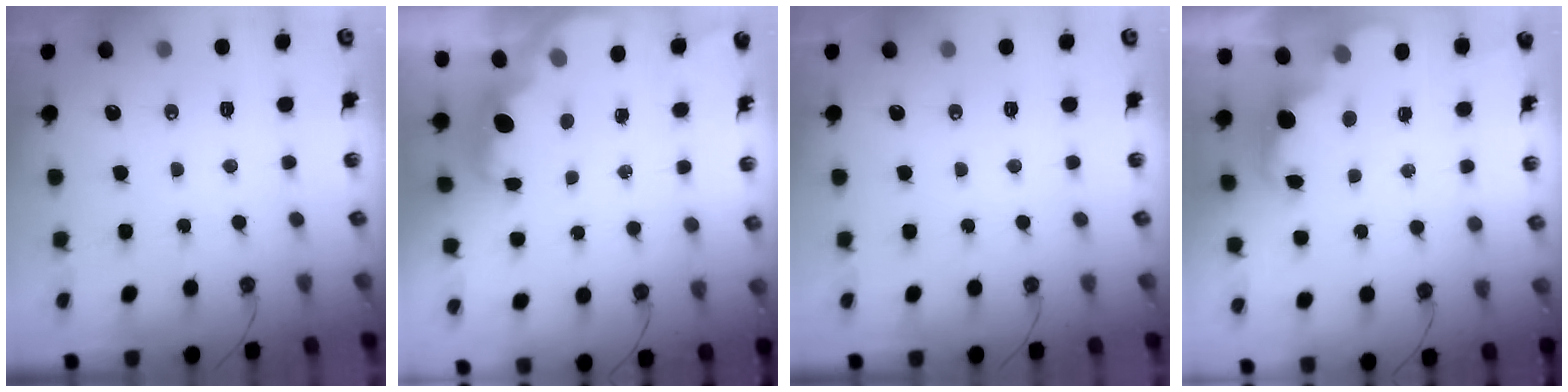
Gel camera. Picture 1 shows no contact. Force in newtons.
{"total": 1.9, "press": 1.7, "slide": 0.8}
{"total": 0.0}
{"total": 3.4, "press": 3.4, "slide": 0.5}